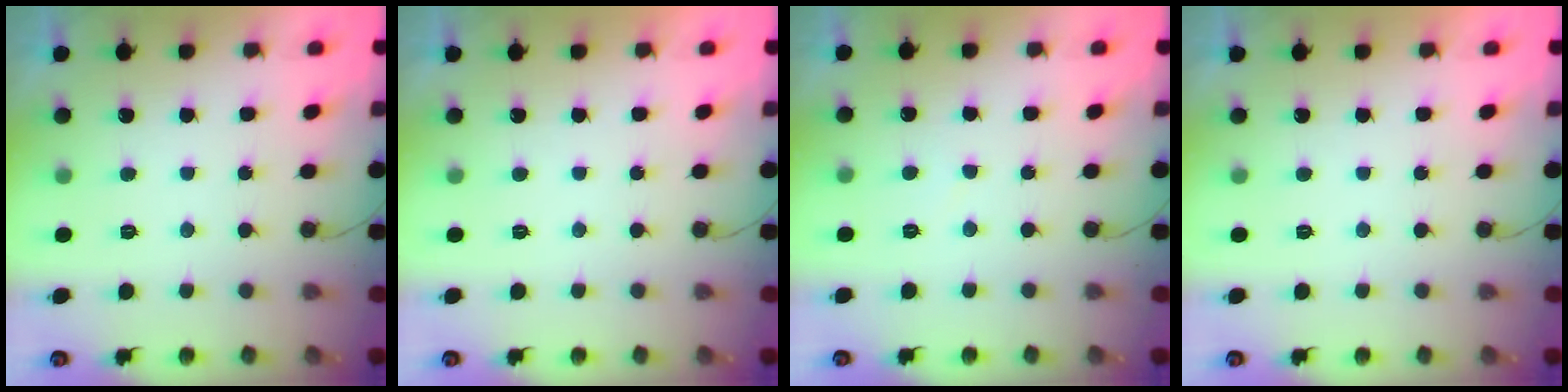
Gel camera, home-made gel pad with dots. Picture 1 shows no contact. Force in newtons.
{"total": 1.6, "press": 1.6, "slide": 0.0}
{"total": 2.9, "press": 2.9, "slide": 0.2}
{"total": 1.6, "press": 1.6, "slide": 0.0}